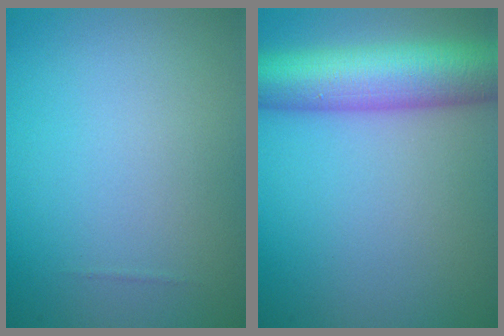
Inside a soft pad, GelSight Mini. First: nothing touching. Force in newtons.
{"total": 9.4, "press": 9.4, "slide": 0.4}